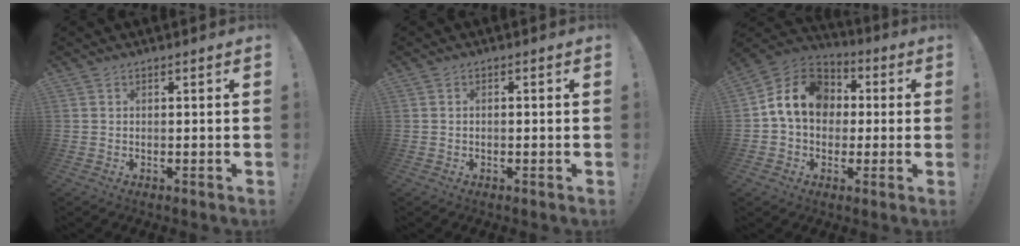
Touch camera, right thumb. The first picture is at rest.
{"total": 0.7, "force": [-0.6, 0.3, 0.4], "torque": [-0.006, 0.001, -0.011]}
{"total": 14.8, "force": [2.2, 11.6, 8.9], "torque": [-0.144, 0.009, 0.046]}